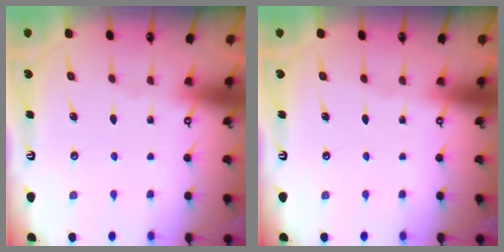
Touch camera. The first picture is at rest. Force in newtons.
{"total": 0.0}